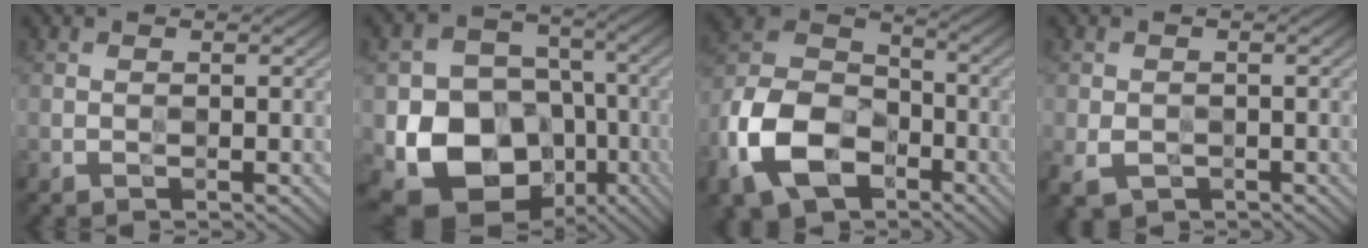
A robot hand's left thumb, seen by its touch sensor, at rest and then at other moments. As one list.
[{"total": 15.4, "force": [-4.9, 12.3, 7.8], "torque": [-0.169, -0.043, -0.077]}, {"total": 15.6, "force": [-7.3, 10.1, 9.4], "torque": [-0.237, -0.032, -0.157]}, {"total": 3.4, "force": [-1.5, 2.5, 1.9], "torque": [-0.051, -0.017, -0.030]}]